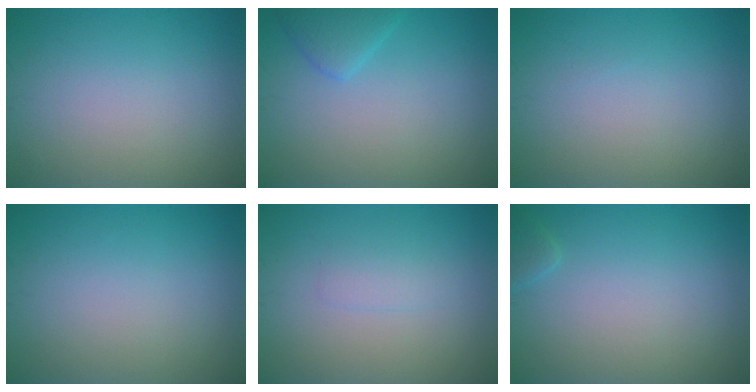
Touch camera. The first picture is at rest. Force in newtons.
{"total": 1.6, "press": 1.6, "slide": 0.0}
{"total": 0.0}
{"total": 0.0}
{"total": 1.1, "press": 1.1, "slide": 0.1}
{"total": 0.9, "press": 0.9, "slide": 0.1}